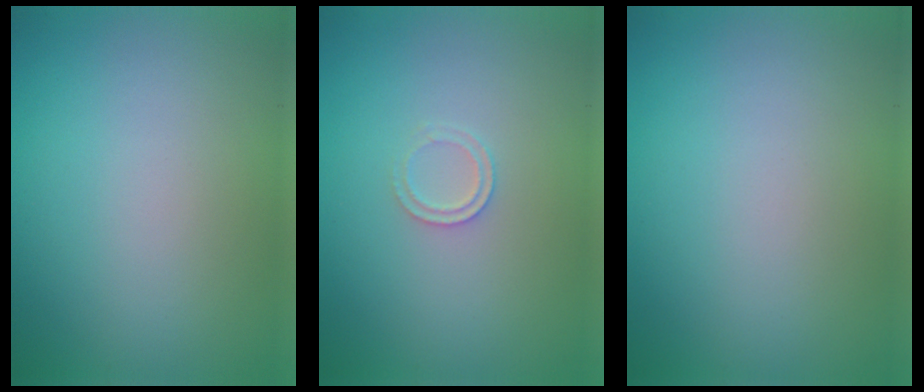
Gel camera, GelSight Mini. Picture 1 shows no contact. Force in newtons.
{"total": 1.2, "press": 1.2, "slide": 0.2}
{"total": 0.0}